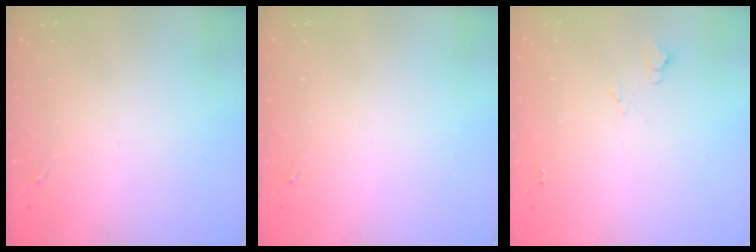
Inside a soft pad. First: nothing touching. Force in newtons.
{"total": 0.0}
{"total": 5.5, "press": 5.4, "slide": 0.7}